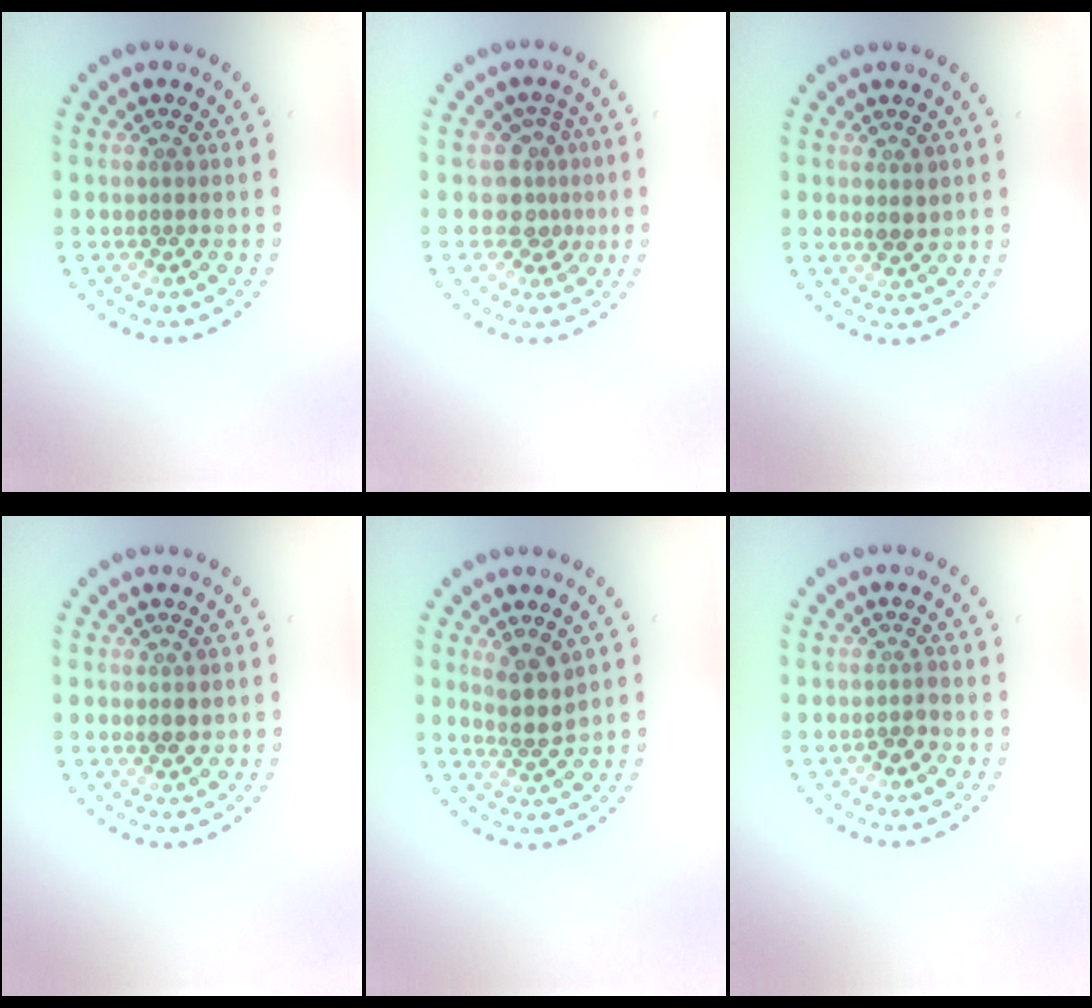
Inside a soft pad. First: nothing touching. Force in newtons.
{"total": 2.6, "press": 1.9, "slide": 1.8}
{"total": 1.5, "press": 1.3, "slide": 0.6}
{"total": 1.4, "press": 1.4, "slide": 0.3}
{"total": 2.9, "press": 2.6, "slide": 1.4}
{"total": 1.3, "press": 1.1, "slide": 0.6}